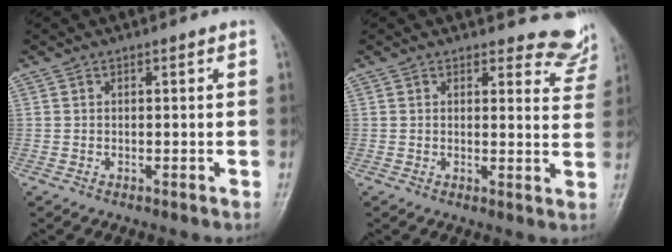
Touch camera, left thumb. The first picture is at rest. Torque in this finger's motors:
{"motor_torque": [0.01, 0.10, 0.01, 0.02, 0.01]}